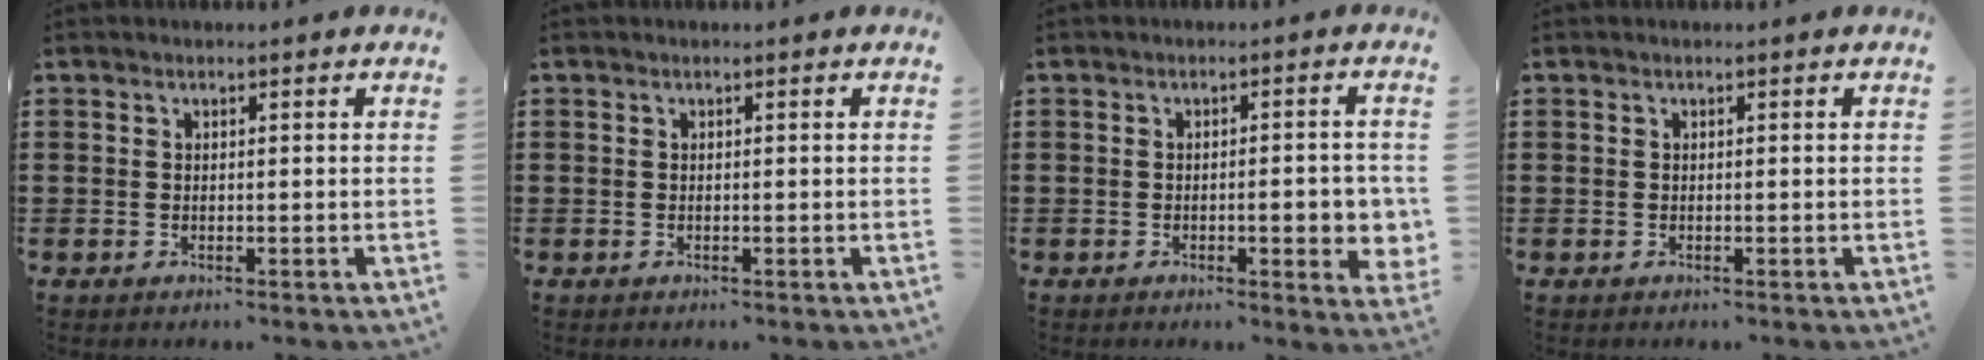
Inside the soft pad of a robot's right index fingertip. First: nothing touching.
{"total": 0.0}
{"total": 5.2, "force": [-0.9, 1.4, 4.9], "torque": [-0.064, -0.005, -0.016]}
{"total": 0.0}